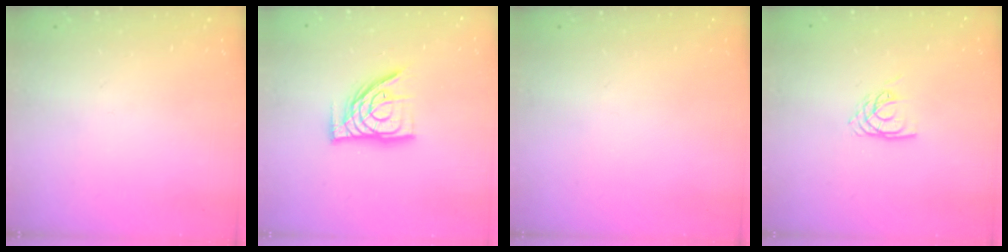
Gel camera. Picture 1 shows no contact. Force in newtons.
{"total": 13.3, "press": 13.2, "slide": 1.5}
{"total": 0.0}
{"total": 6.0, "press": 5.9, "slide": 0.4}